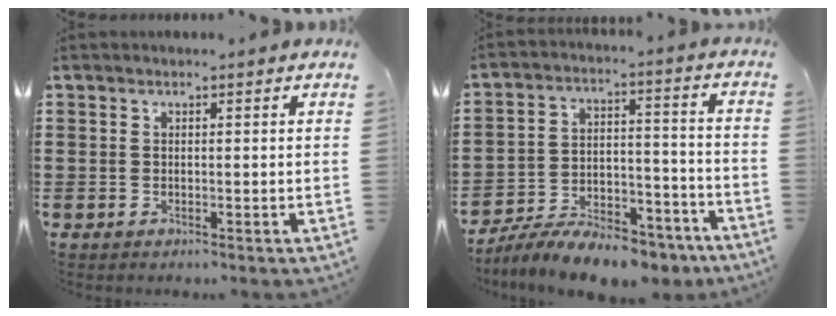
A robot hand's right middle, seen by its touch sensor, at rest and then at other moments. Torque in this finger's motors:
{"motor_torque": [0.73, -0.32, 1.05, 0.21]}